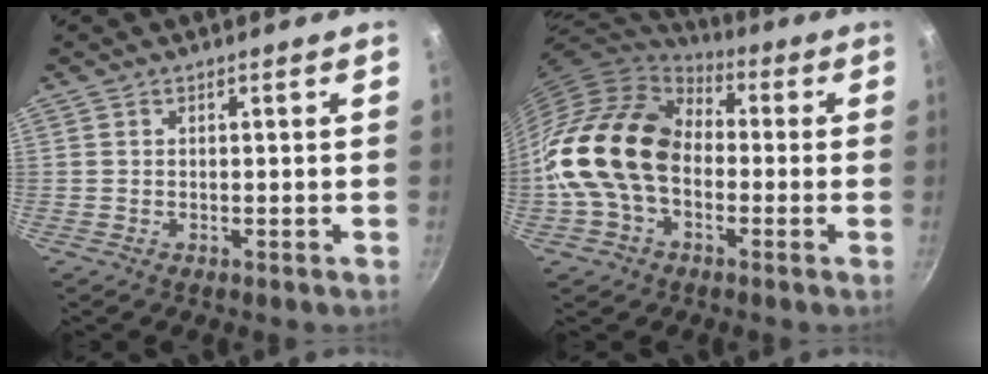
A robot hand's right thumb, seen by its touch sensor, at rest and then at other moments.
{"total": 18.8, "force": [-1.8, 13.4, 13.1], "torque": [-0.219, 0.044, -0.047]}